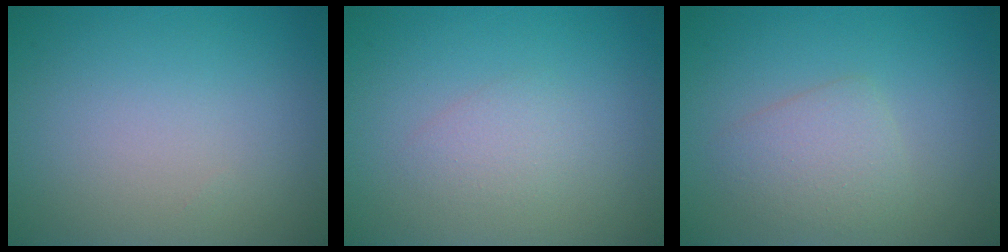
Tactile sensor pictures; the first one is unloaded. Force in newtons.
{"total": 1.4, "press": 1.4, "slide": 0.0}
{"total": 2.6, "press": 2.6, "slide": 0.1}